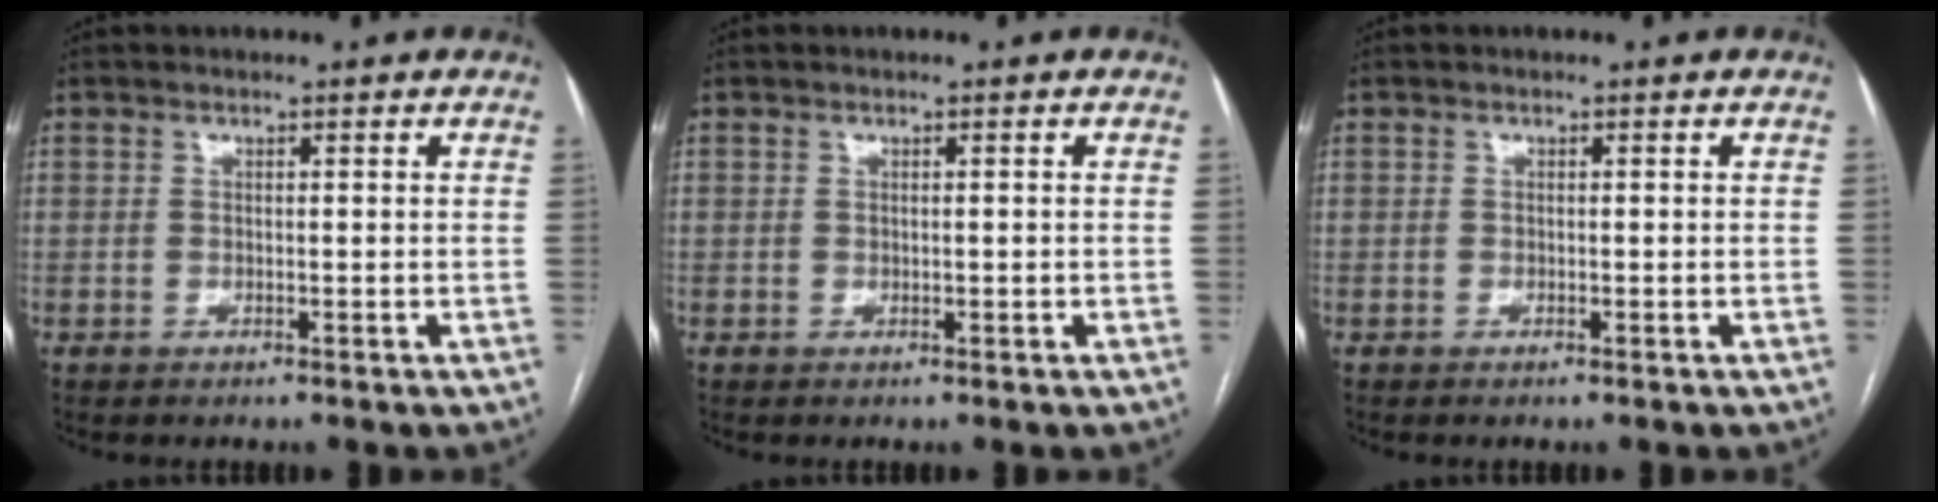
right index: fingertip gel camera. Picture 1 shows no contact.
{"total": 0.0}
{"total": 0.0}